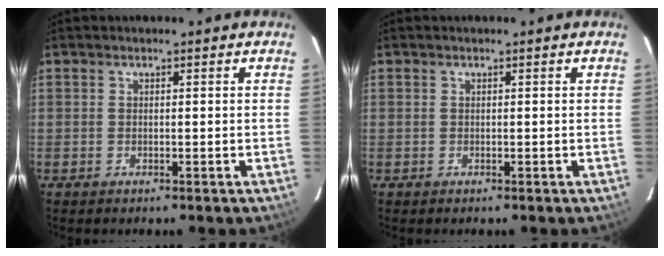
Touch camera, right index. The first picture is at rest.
{"total": 0.0}